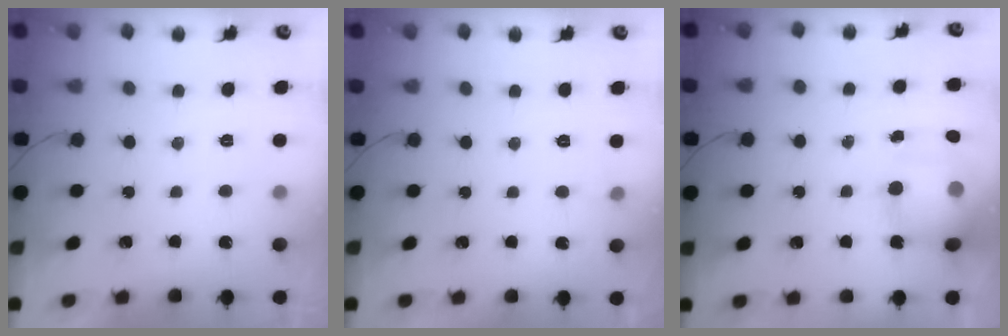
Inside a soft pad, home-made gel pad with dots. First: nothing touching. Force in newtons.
{"total": 2.3, "press": 2.1, "slide": 0.9}
{"total": 13.3, "press": 12.9, "slide": 3.2}